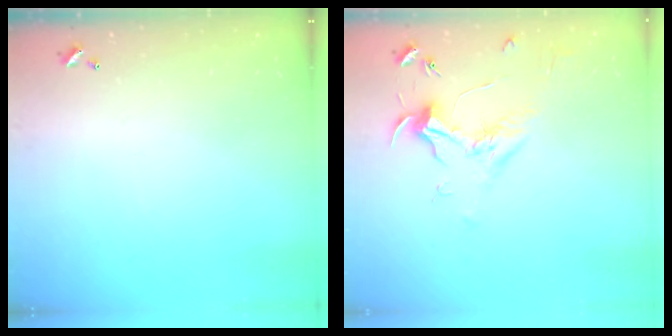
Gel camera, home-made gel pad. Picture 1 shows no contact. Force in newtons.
{"total": 1.8, "press": 1.6, "slide": 0.7}